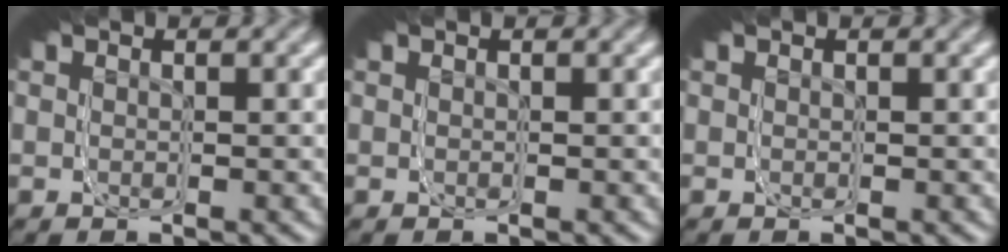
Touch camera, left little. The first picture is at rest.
{"total": 0.0}
{"total": 0.0}